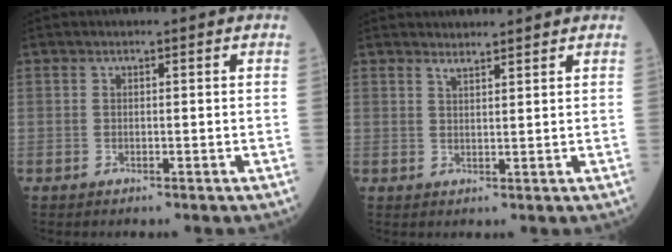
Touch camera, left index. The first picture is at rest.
{"total": 2.7, "force": [2.6, -0.1, 0.5], "torque": [-0.013, 0.007, 0.040]}